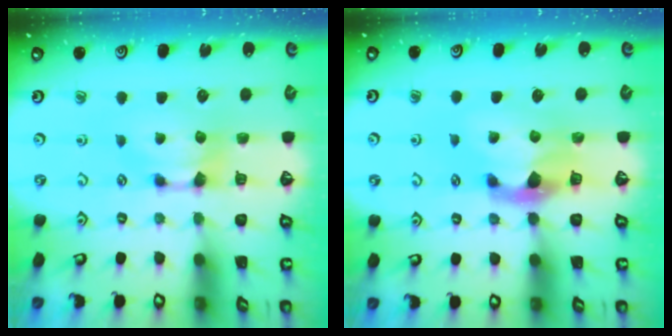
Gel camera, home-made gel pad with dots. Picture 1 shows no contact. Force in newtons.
{"total": 2.9, "press": 2.6, "slide": 1.3}